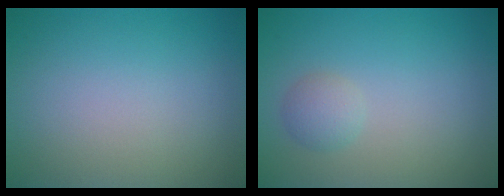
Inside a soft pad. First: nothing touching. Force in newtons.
{"total": 1.5, "press": 1.5, "slide": 0.0}